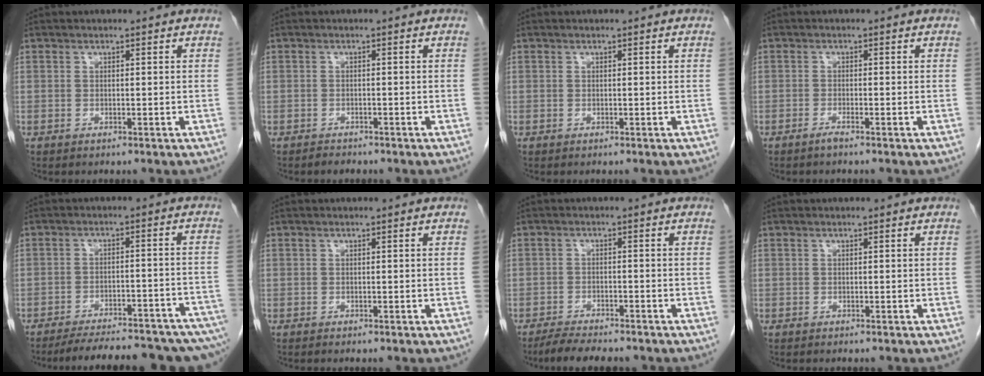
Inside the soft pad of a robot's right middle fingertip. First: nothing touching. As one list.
[{"total": 1.1, "force": [-1.0, 0.4, 0.1], "torque": [-0.011, -0.002, -0.016]}, {"total": 0.0}, {"total": 1.2, "force": [-1.0, -0.1, 0.7], "torque": [-0.017, -0.001, -0.020]}, {"total": 21.5, "force": [-18.5, 3.7, 10.3], "torque": [-0.119, -0.001, -0.235]}, {"total": 0.8, "force": [-0.6, 0.3, 0.5], "torque": [-0.012, -0.002, -0.004]}, {"total": 6.2, "force": [-5.5, 1.1, 2.7], "torque": [-0.048, -0.016, -0.090]}, {"total": 0.0}]